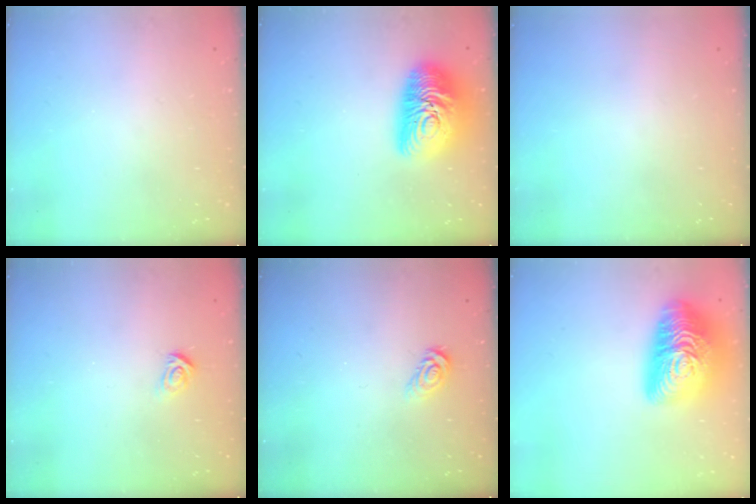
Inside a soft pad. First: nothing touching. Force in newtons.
{"total": 18.7, "press": 18.7, "slide": 1.2}
{"total": 0.0}
{"total": 3.6, "press": 3.6, "slide": 0.3}
{"total": 3.8, "press": 3.8, "slide": 0.4}
{"total": 26.8, "press": 26.8, "slide": 0.9}